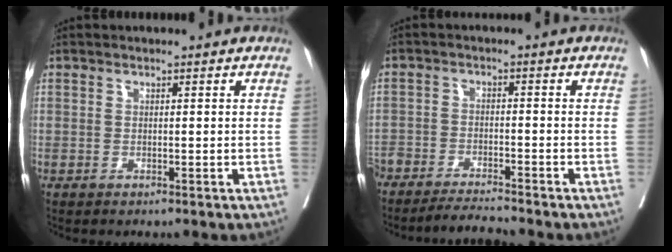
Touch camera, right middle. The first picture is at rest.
{"total": 6.3, "force": [-6.1, -0.2, 1.7], "torque": [-0.020, -0.010, -0.104]}